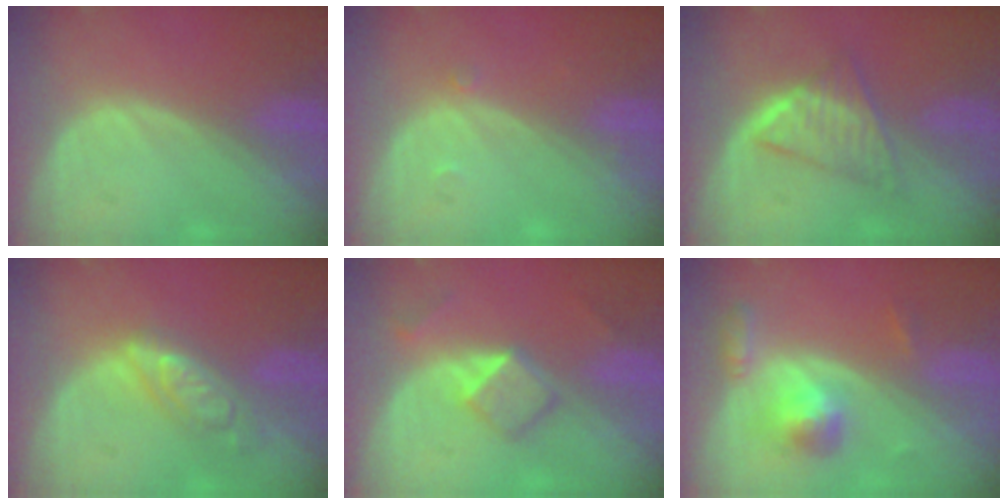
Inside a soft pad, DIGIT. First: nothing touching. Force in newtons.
{"total": 0.7, "press": 0.7, "slide": 0.1}
{"total": 5.8, "press": 5.5, "slide": 1.7}
{"total": 6.2, "press": 5.5, "slide": 2.9}
{"total": 5.3, "press": 4.5, "slide": 2.8}
{"total": 5.3, "press": 5.0, "slide": 1.6}